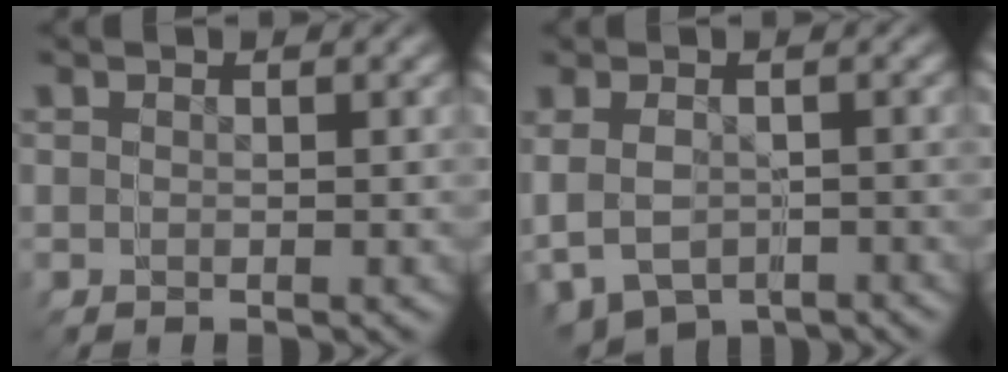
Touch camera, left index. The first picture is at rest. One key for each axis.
{"total": 2.4, "fx": -1.3, "fy": 1.8, "fz": 0.9, "tx": -0.020, "ty": -0.008, "tz": -0.017}